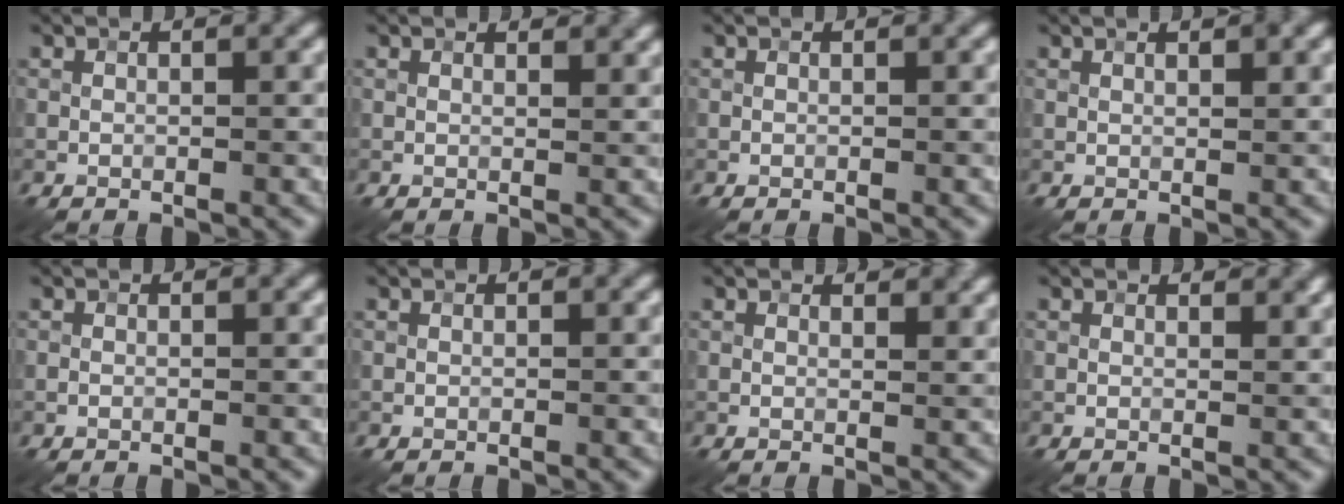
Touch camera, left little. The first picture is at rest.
{"total": 1.4, "force": [1.2, 0.2, 0.6], "torque": [-0.012, -0.001, 0.014]}
{"total": 0.0}
{"total": 1.0, "force": [0.6, 0.0, 0.8], "torque": [-0.014, 0.001, 0.010]}
{"total": 0.0}
{"total": 0.0}
{"total": 1.7, "force": [1.4, 0.4, 0.8], "torque": [-0.014, -0.002, 0.018]}
{"total": 1.4, "force": [1.2, 0.2, 0.6], "torque": [-0.011, -0.002, 0.014]}